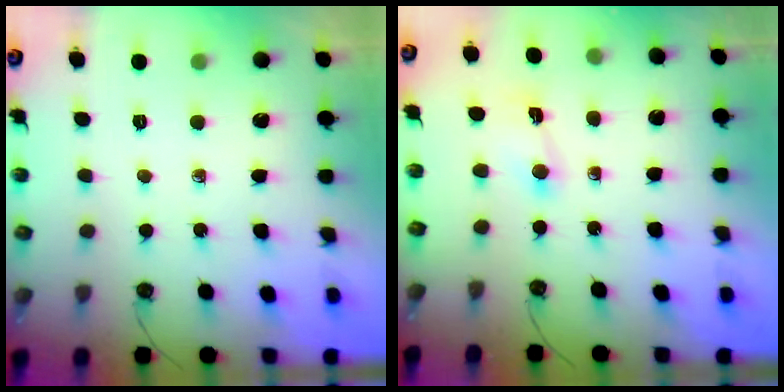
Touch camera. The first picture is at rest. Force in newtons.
{"total": 1.5, "press": 1.5, "slide": 0.2}